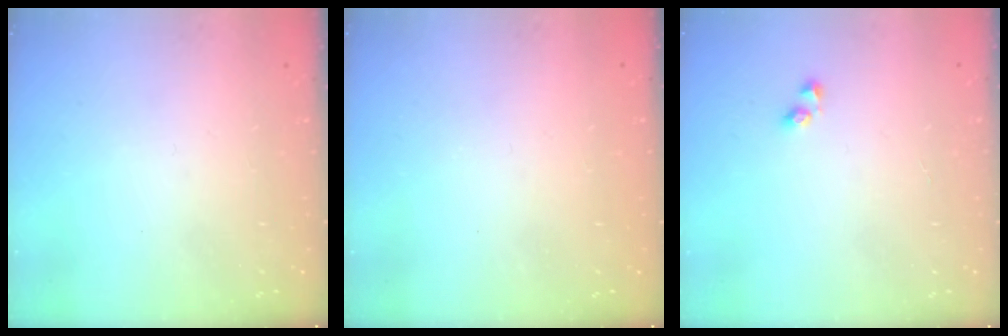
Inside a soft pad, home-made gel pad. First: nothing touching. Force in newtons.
{"total": 0.8, "press": 0.7, "slide": 0.3}
{"total": 2.0, "press": 1.7, "slide": 1.0}